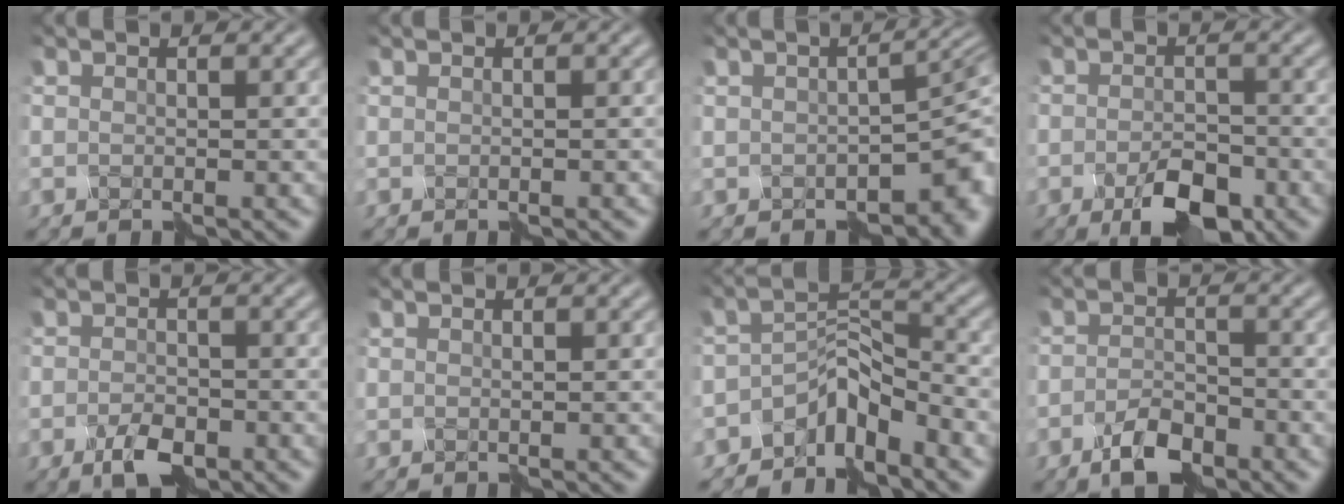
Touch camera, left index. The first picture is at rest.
{"total": 0.0}
{"total": 5.2, "force": [-3.1, 2.5, 3.4], "torque": [-0.029, -0.013, -0.041]}
{"total": 3.6, "force": [-2.4, 1.3, 2.4], "torque": [-0.052, 0.001, -0.042]}
{"total": 2.5, "force": [-1.7, 1.0, 1.5], "torque": [-0.038, 0.002, -0.035]}
{"total": 0.0}
{"total": 3.5, "force": [-3.0, 0.9, 1.6], "torque": [-0.024, 0.018, -0.058]}
{"total": 3.1, "force": [-2.4, 1.0, 1.7], "torque": [-0.042, 0.002, -0.048]}